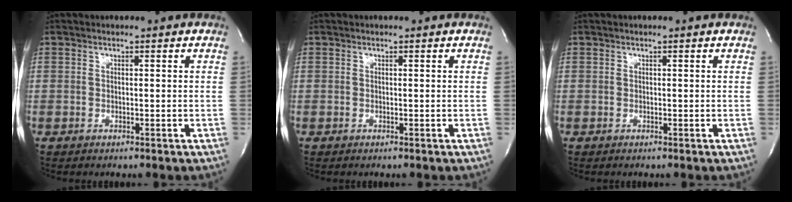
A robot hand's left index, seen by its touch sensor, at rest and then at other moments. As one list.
[{"total": 0.0}, {"total": 0.0}]